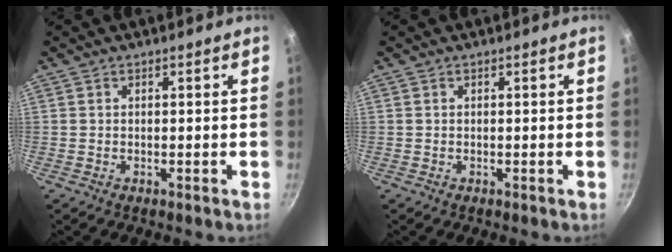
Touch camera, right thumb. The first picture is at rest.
{"total": 0.0}